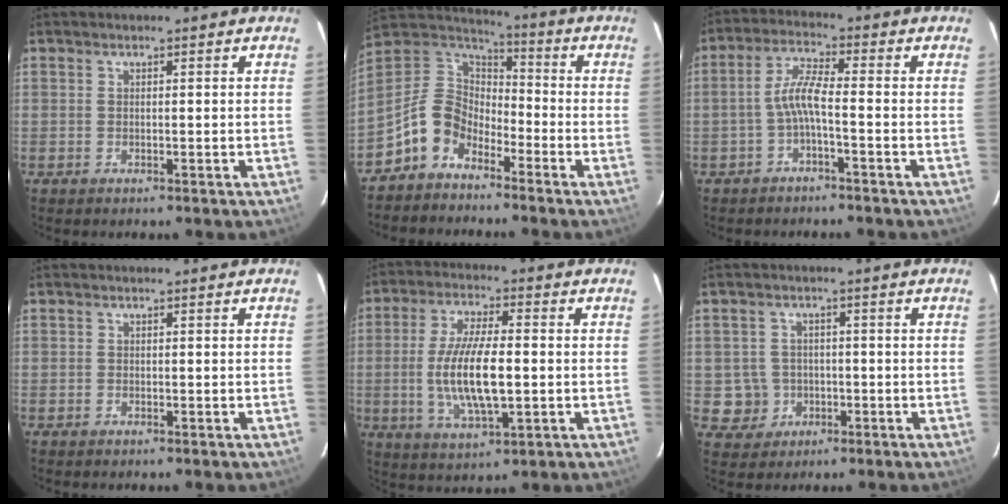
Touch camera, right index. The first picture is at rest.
{"total": 10.8, "force": [-7.0, 7.0, 4.3], "torque": [-0.100, 0.033, -0.147]}
{"total": 4.8, "force": [-1.9, 0.5, 4.4], "torque": [-0.099, 0.013, -0.037]}
{"total": 0.0}
{"total": 12.6, "force": [-1.3, 3.9, 11.9], "torque": [-0.234, -0.008, -0.021]}
{"total": 5.4, "force": [-1.1, 5.3, 0.4], "torque": [-0.017, 0.022, -0.005]}